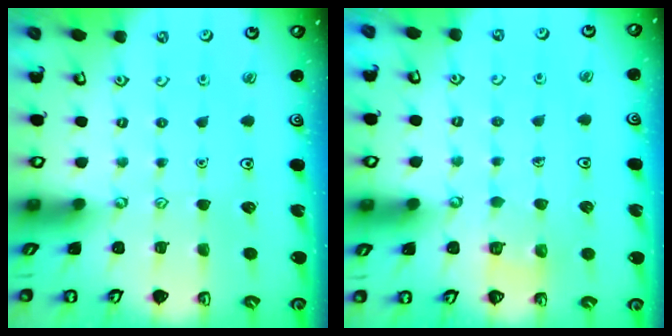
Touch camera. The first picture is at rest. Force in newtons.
{"total": 2.8, "press": 2.8, "slide": 0.1}